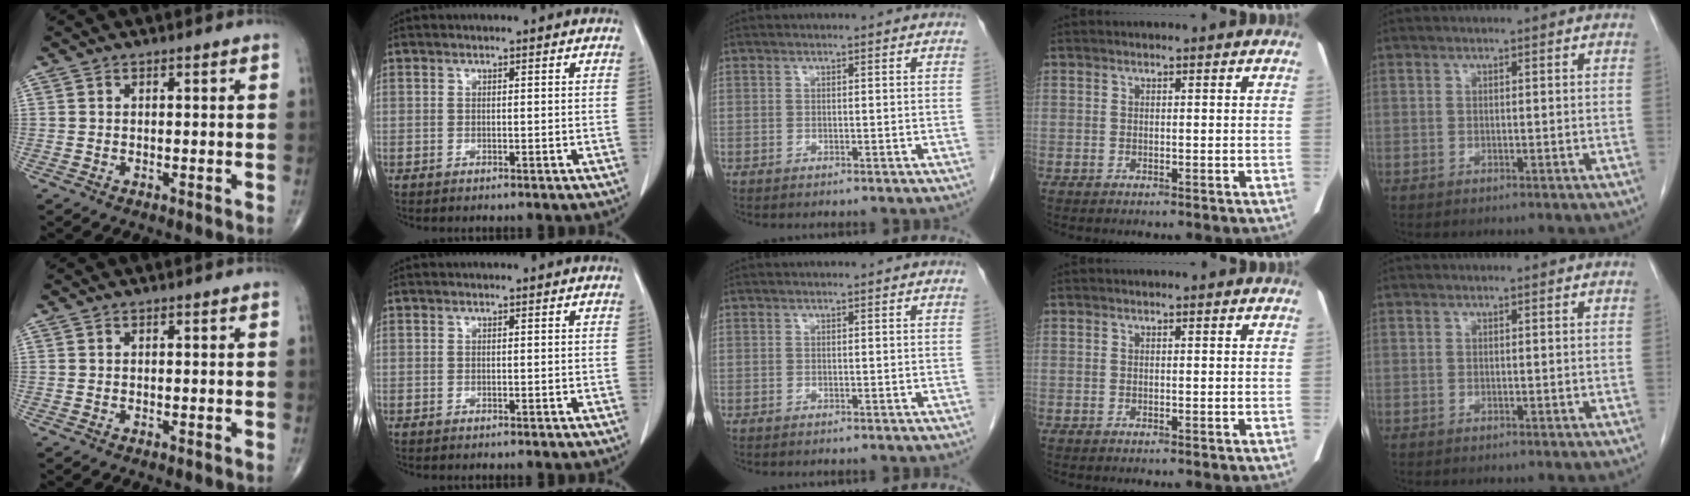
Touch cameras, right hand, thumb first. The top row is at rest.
{}